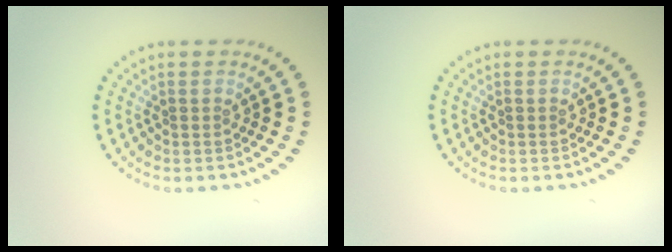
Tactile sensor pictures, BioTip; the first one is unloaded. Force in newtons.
{"total": 0.0}